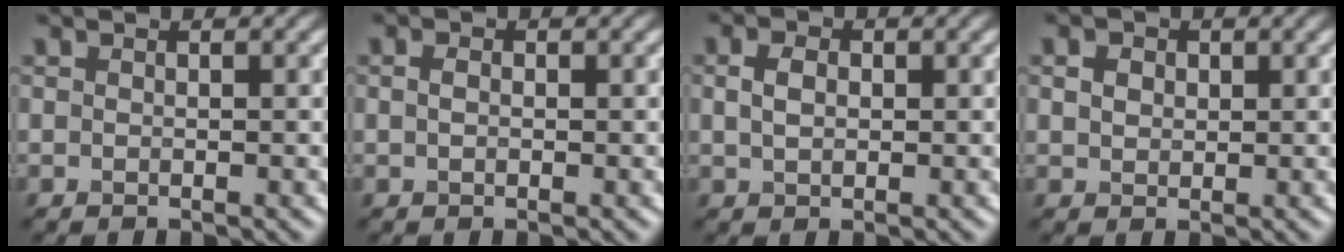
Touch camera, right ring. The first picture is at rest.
{"total": 1.3, "force": [0.3, 0.9, 0.8], "torque": [-0.018, 0.000, -0.001]}
{"total": 2.4, "force": [0.5, 1.7, 1.6], "torque": [-0.036, 0.002, 0.009]}
{"total": 2.0, "force": [0.8, 1.6, 1.0], "torque": [-0.022, 0.004, 0.012]}